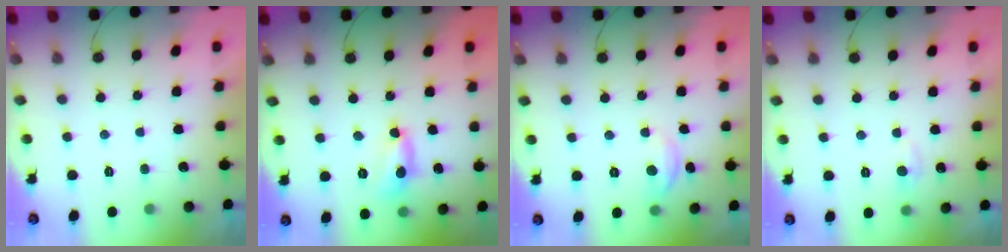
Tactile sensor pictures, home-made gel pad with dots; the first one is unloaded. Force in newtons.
{"total": 7.2, "press": 7.1, "slide": 0.5}
{"total": 4.7, "press": 4.6, "slide": 0.5}
{"total": 5.3, "press": 5.3, "slide": 0.7}